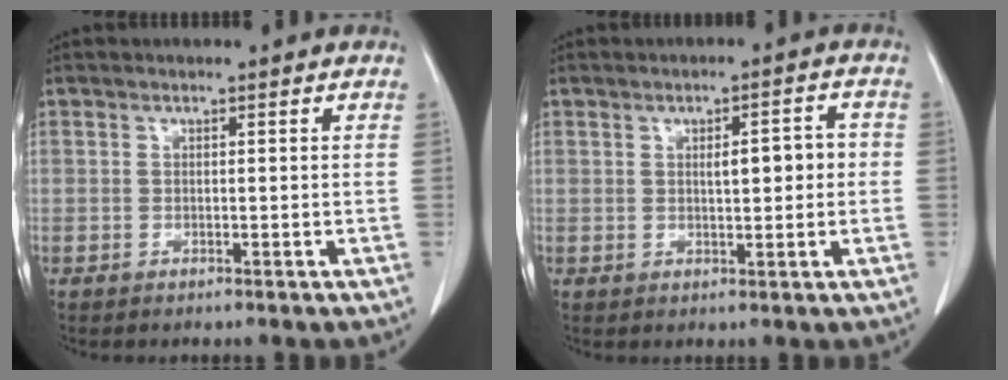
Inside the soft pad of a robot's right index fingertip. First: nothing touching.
{"total": 4.6, "force": [0.3, 1.4, 4.4], "torque": [-0.065, 0.013, 0.008]}